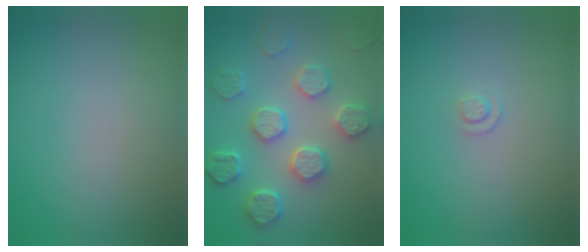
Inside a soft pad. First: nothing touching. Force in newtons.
{"total": 5.0, "press": 5.0, "slide": 0.5}
{"total": 0.8, "press": 0.5, "slide": 0.7}